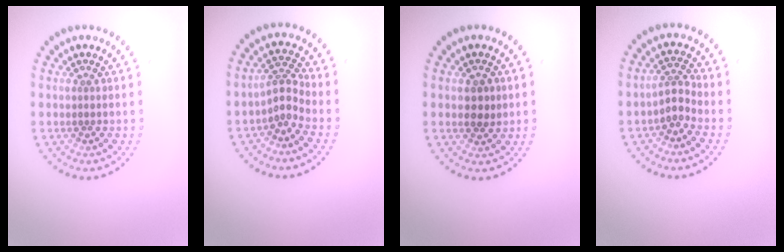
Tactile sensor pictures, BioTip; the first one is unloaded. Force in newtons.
{"total": 2.2, "press": 1.5, "slide": 1.7}
{"total": 2.0, "press": 2.0, "slide": 0.2}
{"total": 2.0, "press": 1.4, "slide": 1.5}